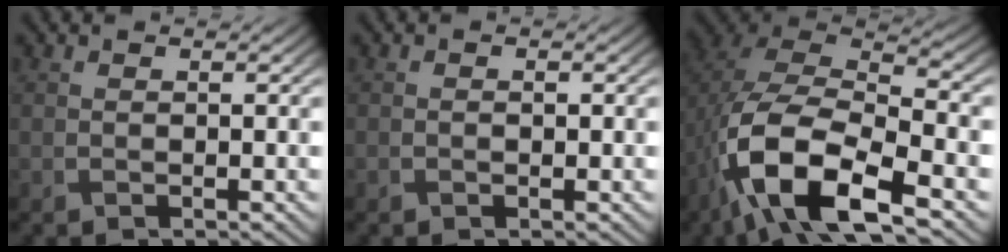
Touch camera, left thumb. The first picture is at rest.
{"total": 0.6, "force": [-0.1, 0.4, 0.5], "torque": [-0.007, -0.002, 0.000]}
{"total": 14.8, "force": [-6.4, 7.0, 11.3], "torque": [-0.246, -0.029, -0.123]}